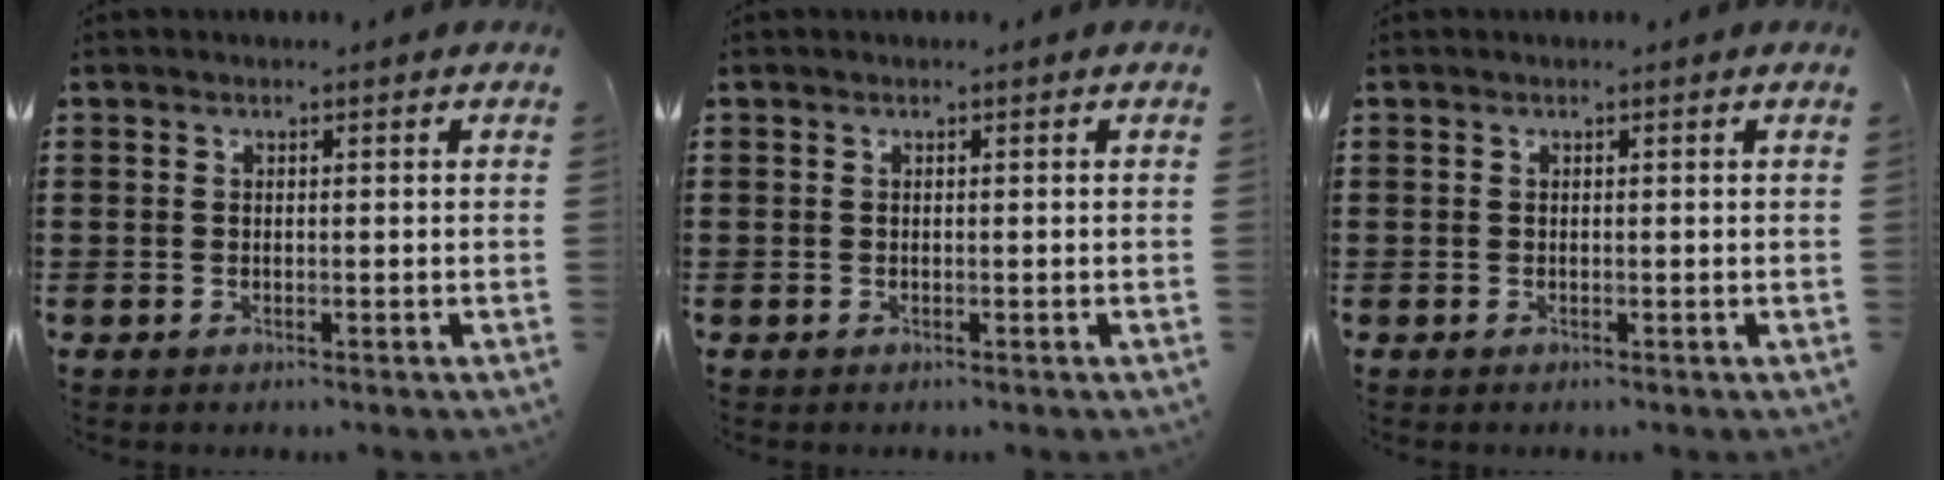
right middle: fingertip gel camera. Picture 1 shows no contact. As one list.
[{"total": 0.0}, {"total": 0.0}]